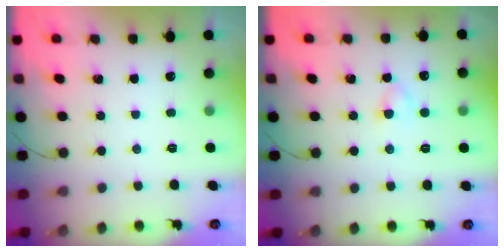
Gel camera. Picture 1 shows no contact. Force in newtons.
{"total": 2.9, "press": 2.8, "slide": 0.9}